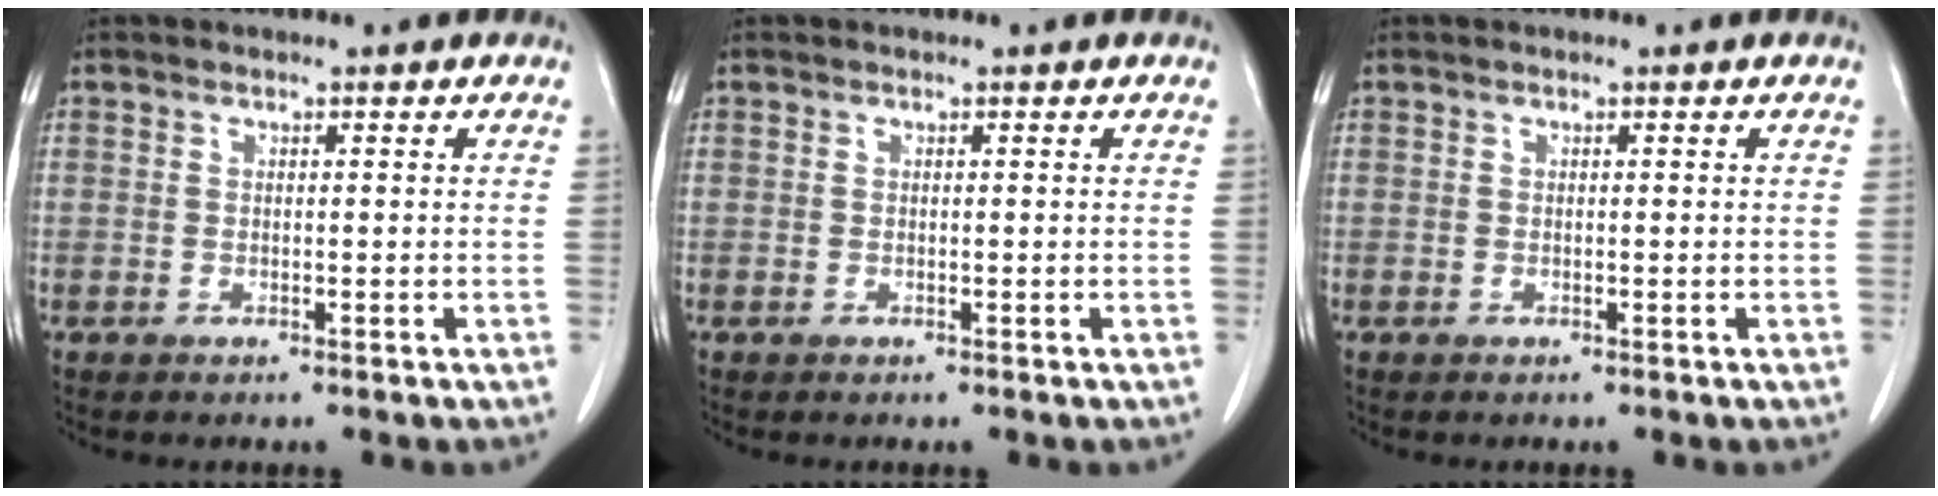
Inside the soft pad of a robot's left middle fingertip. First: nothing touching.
{"total": 0.0}
{"total": 0.0}